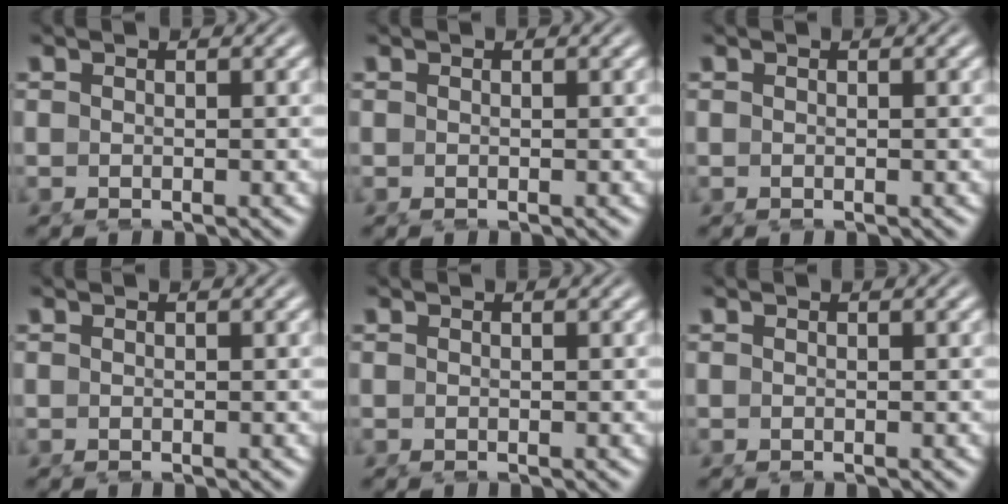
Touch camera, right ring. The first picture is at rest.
{"total": 0.0}
{"total": 0.0}
{"total": 0.0}
{"total": 0.0}
{"total": 0.0}